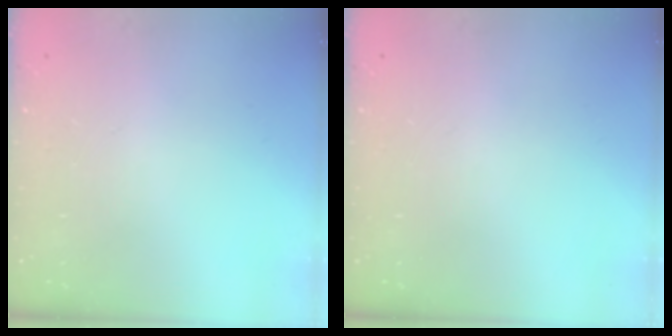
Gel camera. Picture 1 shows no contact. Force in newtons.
{"total": 0.0}